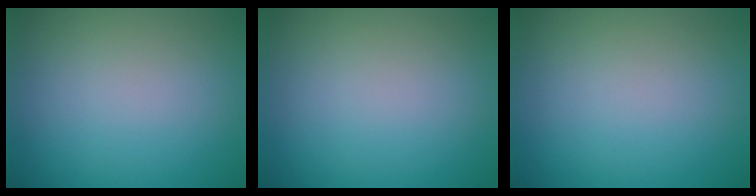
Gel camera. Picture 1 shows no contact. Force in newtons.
{"total": 0.0}
{"total": 0.0}